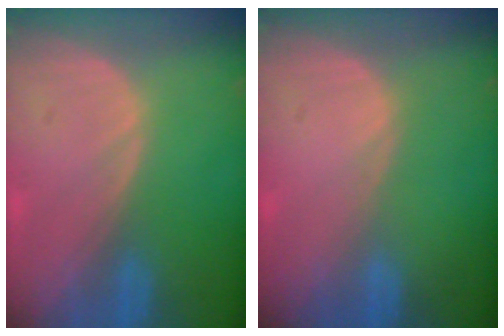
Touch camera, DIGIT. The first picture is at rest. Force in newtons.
{"total": 0.0}